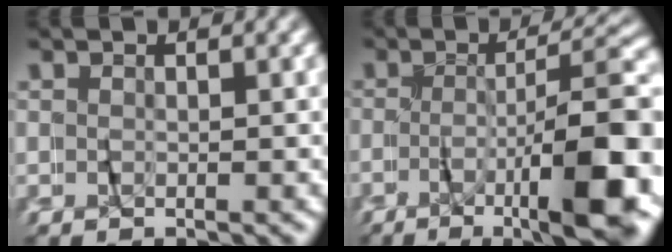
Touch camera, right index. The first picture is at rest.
{"total": 11.5, "force": [-4.3, 2.6, 10.3], "torque": [-0.128, 0.005, -0.065]}